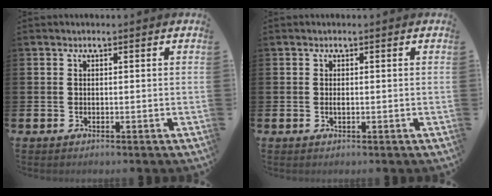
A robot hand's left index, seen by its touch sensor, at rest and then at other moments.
{"total": 0.6, "force": [-0.1, 0.2, 0.5], "torque": [-0.017, 0.002, 0.000]}